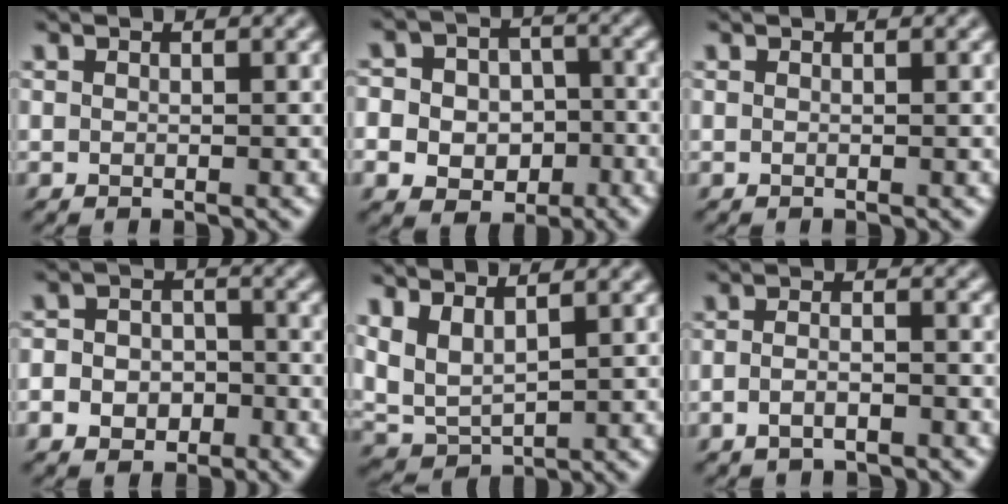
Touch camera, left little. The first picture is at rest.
{"total": 9.5, "force": [-2.6, 8.5, 3.2], "torque": [-0.077, 0.003, -0.067]}
{"total": 0.0}
{"total": 6.4, "force": [-2.9, 5.3, 2.1], "torque": [-0.034, -0.005, -0.072]}
{"total": 3.2, "force": [1.4, 1.4, 2.5], "torque": [-0.063, -0.004, 0.029]}
{"total": 2.5, "force": [-1.6, 0.9, 1.6], "torque": [-0.030, 0.002, -0.037]}